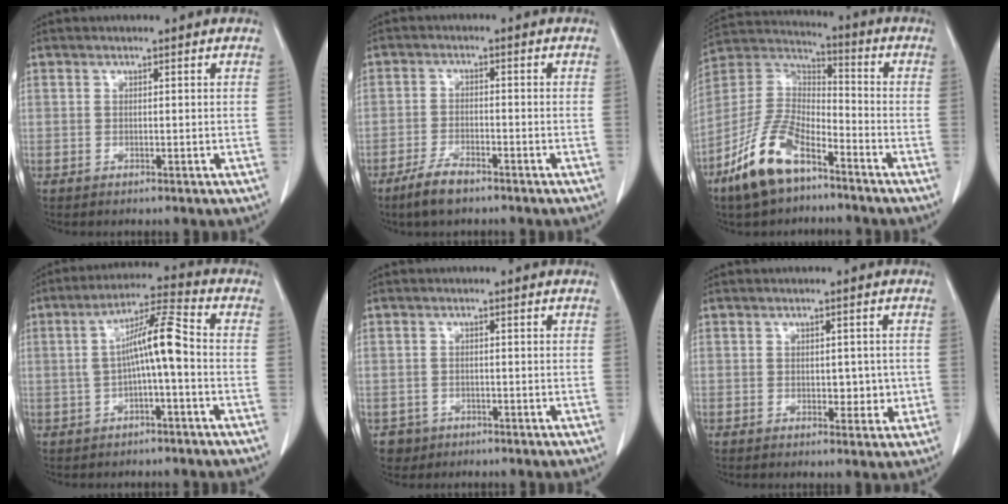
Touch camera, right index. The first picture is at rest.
{"total": 4.7, "force": [-3.6, 1.4, 2.7], "torque": [-0.060, -0.003, -0.065]}
{"total": 13.5, "force": [-8.6, 5.4, 9.0], "torque": [-0.198, 0.001, -0.167]}
{"total": 8.2, "force": [-0.7, 0.8, 8.1], "torque": [-0.145, 0.027, -0.015]}
{"total": 2.8, "force": [-1.3, 2.4, -0.3], "torque": [0.005, 0.010, -0.021]}
{"total": 3.4, "force": [-0.2, 2.2, 2.6], "torque": [-0.021, 0.002, 0.003]}